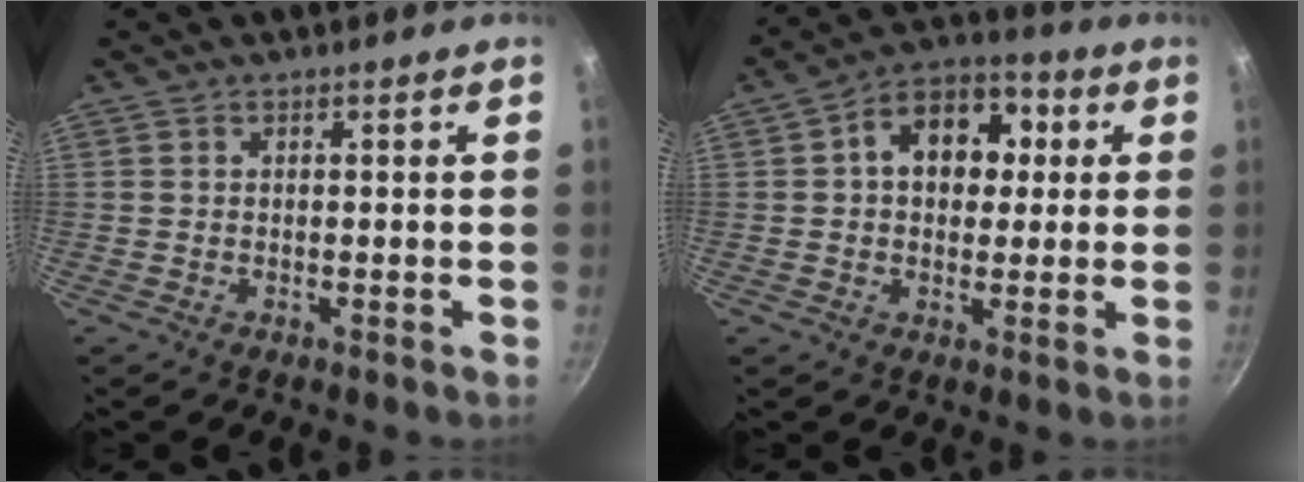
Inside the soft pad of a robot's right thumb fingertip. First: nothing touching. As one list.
[{"total": 12.8, "force": [2.4, 9.3, 8.5], "torque": [-0.083, 0.021, 0.020]}]